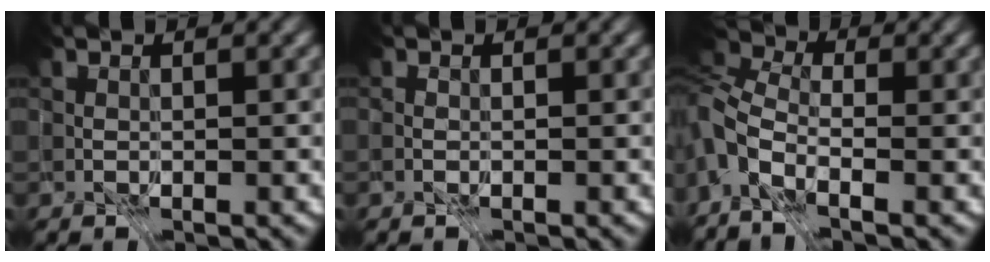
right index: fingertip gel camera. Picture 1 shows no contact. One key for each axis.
{"total": 0.7, "fx": 0.1, "fy": 0.6, "fz": 0.4, "tx": 0.004, "ty": 0.004, "tz": -0.011}
{"total": 5.0, "fx": -4.3, "fy": 0.0, "fz": 2.5, "tx": -0.066, "ty": -0.023, "tz": -0.083}